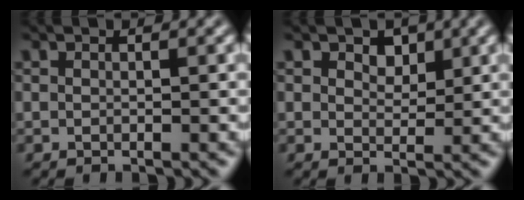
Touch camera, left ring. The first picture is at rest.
{"total": 1.9, "force": [1.1, 1.2, 1.0], "torque": [-0.016, -0.001, 0.014]}